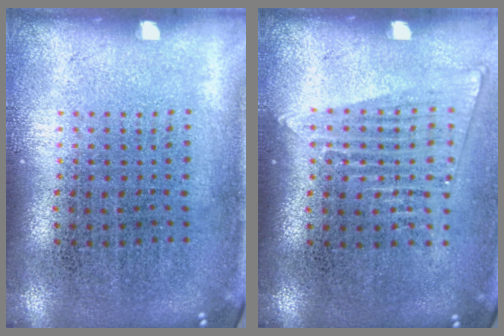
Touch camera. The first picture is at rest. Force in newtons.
{"total": 1.4, "press": 1.3, "slide": 0.5}